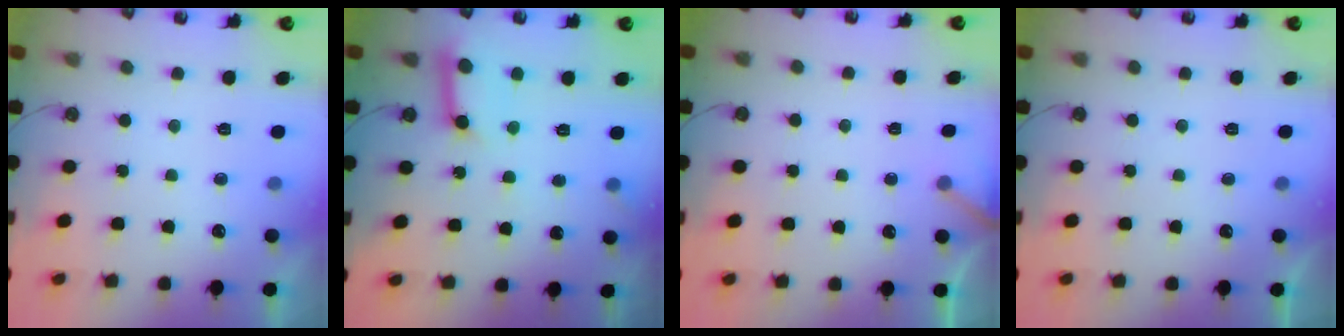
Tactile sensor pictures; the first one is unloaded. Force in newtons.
{"total": 12.3, "press": 12.3, "slide": 1.0}
{"total": 2.8, "press": 2.8, "slide": 0.2}
{"total": 0.0}